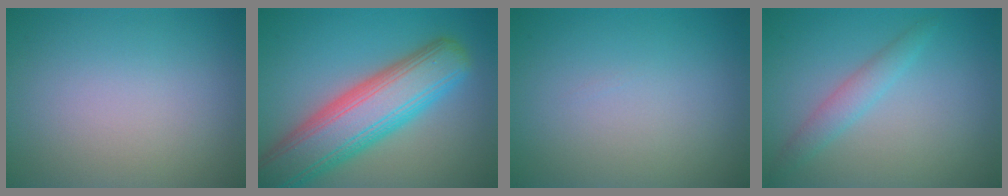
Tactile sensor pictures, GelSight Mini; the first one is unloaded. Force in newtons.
{"total": 9.9, "press": 9.9, "slide": 0.5}
{"total": 0.0}
{"total": 1.9, "press": 1.9, "slide": 0.1}